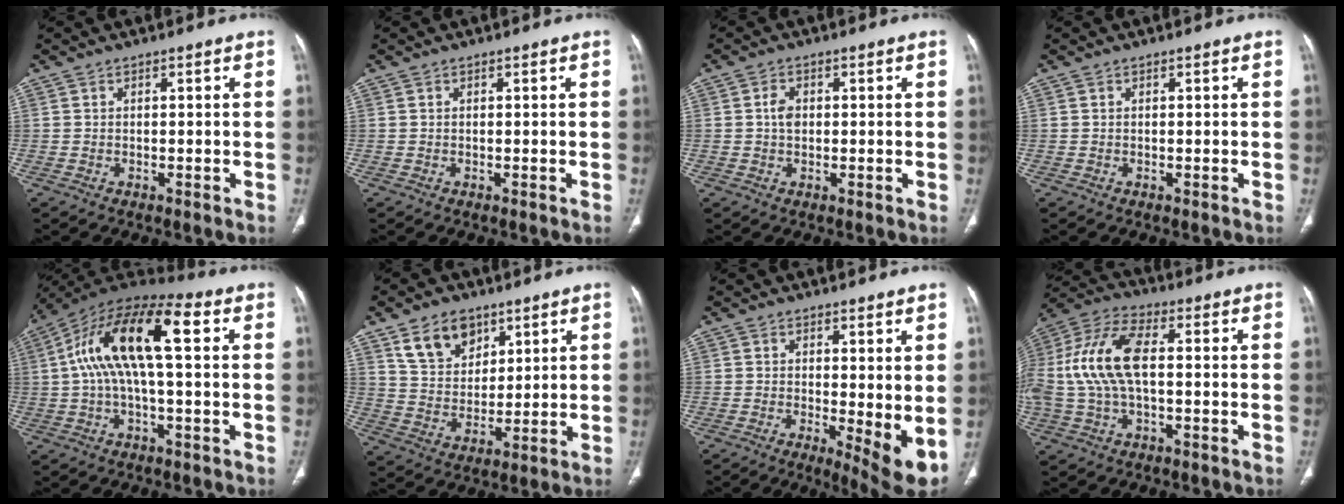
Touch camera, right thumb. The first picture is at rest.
{"total": 0.0}
{"total": 2.6, "force": [0.2, 1.8, 1.8], "torque": [-0.031, 0.004, 0.002]}
{"total": 0.0}
{"total": 17.2, "force": [2.9, 6.2, 15.7], "torque": [-0.300, 0.045, 0.041]}
{"total": 10.2, "force": [6.1, 6.8, 4.6], "torque": [-0.056, -0.032, 0.117]}
{"total": 7.4, "force": [0.1, 2.3, 7.0], "torque": [-0.099, -0.020, 0.009]}
{"total": 15.6, "force": [0.6, 7.5, 13.6], "torque": [-0.308, 0.035, 0.012]}